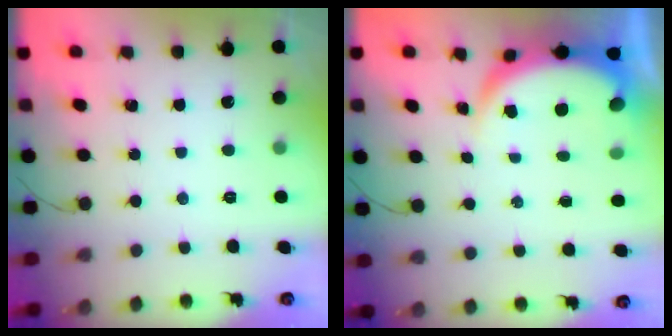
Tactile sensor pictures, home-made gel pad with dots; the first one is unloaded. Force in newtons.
{"total": 5.8, "press": 5.7, "slide": 0.7}